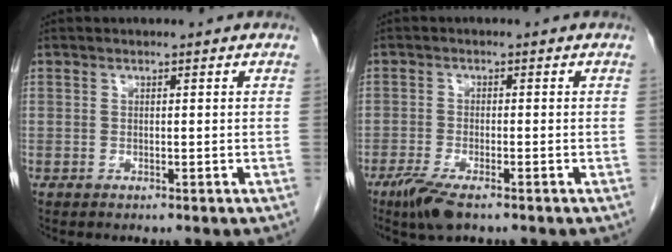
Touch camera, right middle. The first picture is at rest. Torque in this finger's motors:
{"motor_torque": [0.89, -0.60, 0.20, 0.09]}